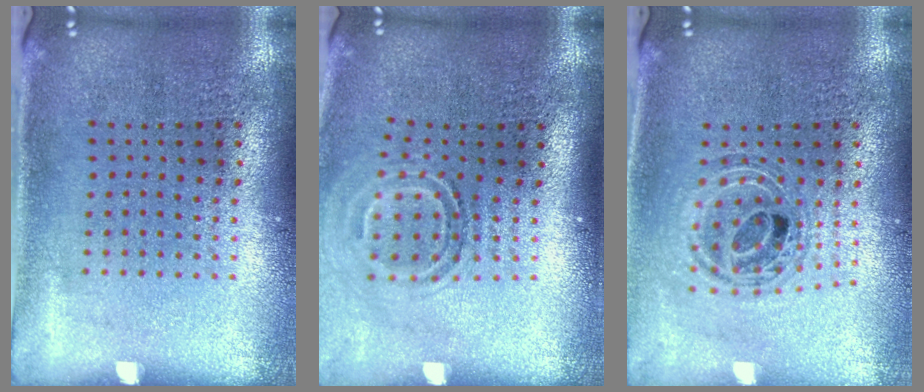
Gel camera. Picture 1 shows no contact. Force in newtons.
{"total": 1.7, "press": 1.1, "slide": 1.2}
{"total": 0.8, "press": 0.8, "slide": 0.1}